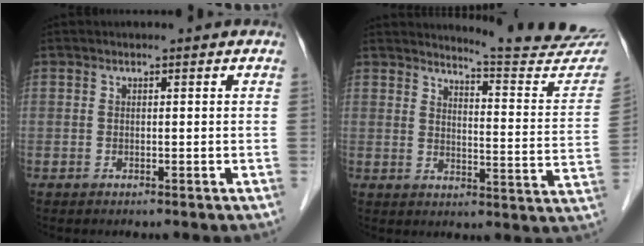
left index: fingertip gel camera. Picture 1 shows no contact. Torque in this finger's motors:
{"motor_torque": [-0.05, -0.09, 0.11, 0.01]}